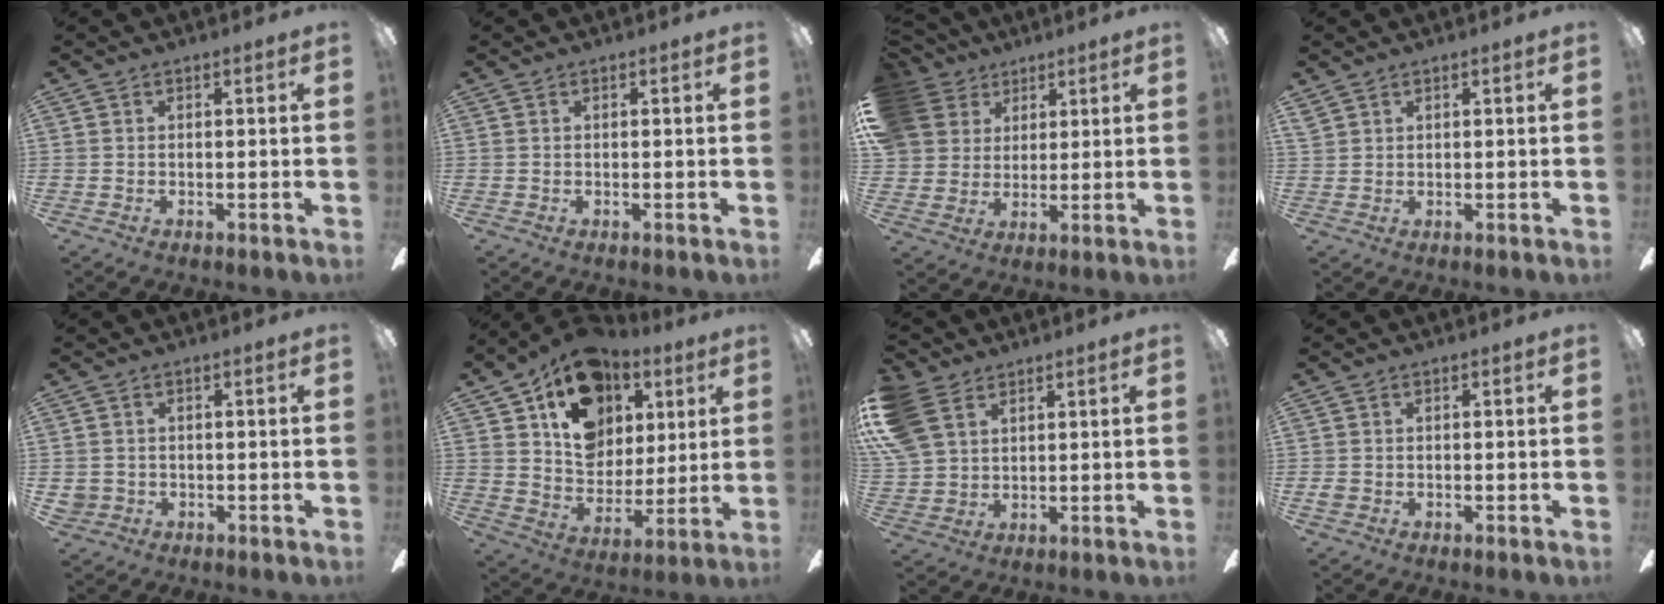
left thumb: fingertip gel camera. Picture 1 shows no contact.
{"total": 0.0}
{"total": 11.1, "force": [6.2, 8.9, 2.5], "torque": [-0.071, -0.028, 0.124]}
{"total": 1.4, "force": [1.2, 0.8, 0.2], "torque": [-0.005, -0.001, 0.024]}
{"total": 2.0, "force": [-0.1, 2.0, 0.2], "torque": [-0.006, 0.002, -0.004]}
{"total": 18.6, "force": [10.6, 12.9, 8.1], "torque": [-0.136, -0.046, 0.196]}
{"total": 11.6, "force": [5.8, 8.1, 6.1], "torque": [-0.157, -0.001, 0.115]}
{"total": 1.1, "force": [-0.1, 1.0, 0.4], "torque": [-0.007, 0.005, -0.005]}